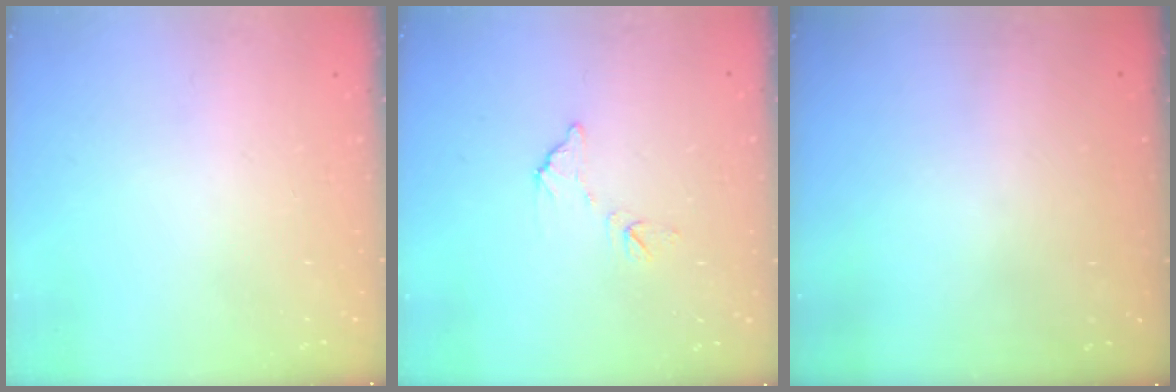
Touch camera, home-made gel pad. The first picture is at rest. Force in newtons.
{"total": 7.5, "press": 7.5, "slide": 0.4}
{"total": 2.9, "press": 2.9, "slide": 0.3}